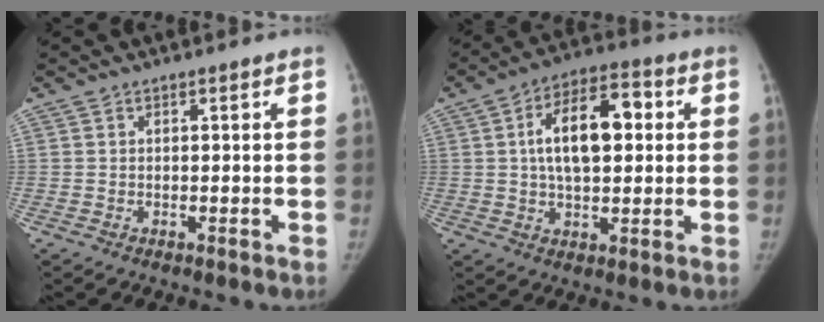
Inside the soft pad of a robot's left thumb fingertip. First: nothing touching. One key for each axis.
{"total": 13.9, "fx": 2.2, "fy": 7.4, "fz": 11.5, "tx": -0.172, "ty": 0.020, "tz": 0.030}